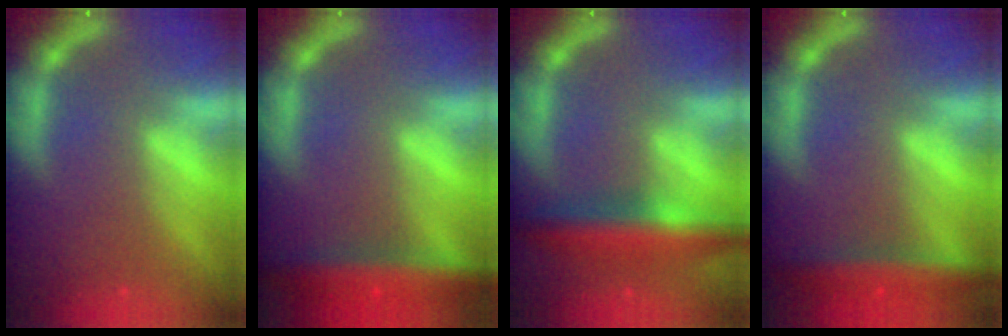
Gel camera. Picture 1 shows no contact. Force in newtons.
{"total": 6.5}
{"total": 6.5}
{"total": 5.0}